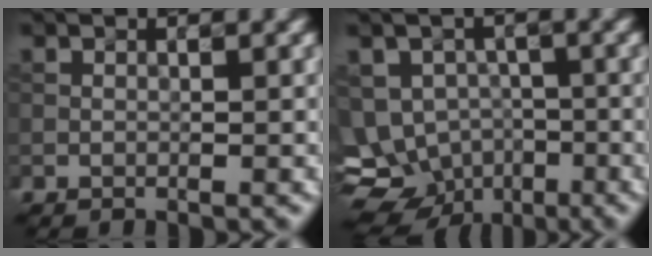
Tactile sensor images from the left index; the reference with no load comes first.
{"total": 11.2, "force": [-5.1, 9.1, 4.1], "torque": [-0.068, -0.017, -0.092]}